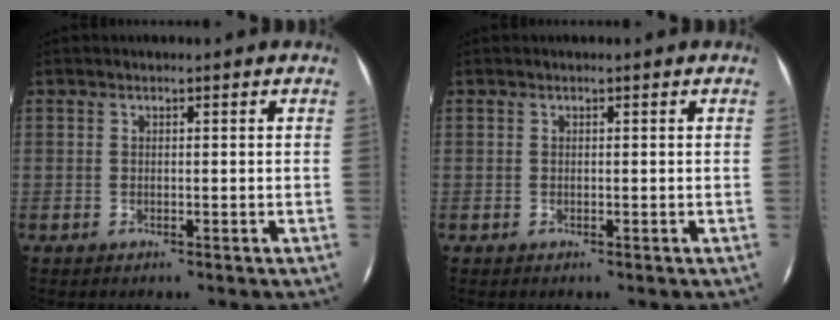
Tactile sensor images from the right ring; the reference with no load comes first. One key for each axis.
{"total": 0.0}